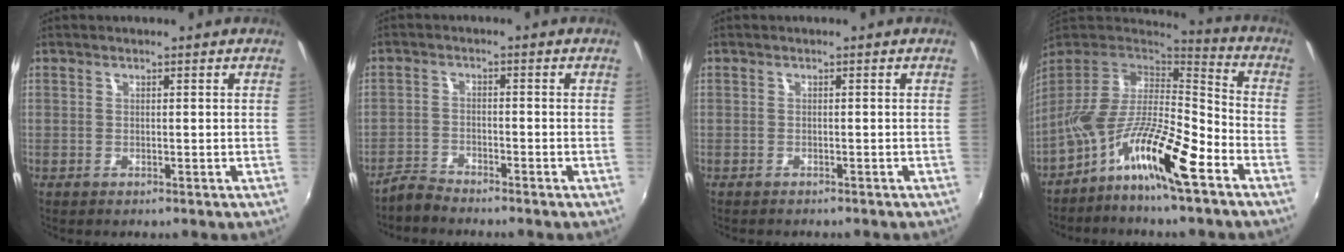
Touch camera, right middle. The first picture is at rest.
{"total": 3.5, "force": [-3.4, 0.5, 0.5], "torque": [-0.018, -0.003, -0.070]}
{"total": 1.5, "force": [-1.4, 0.3, 0.5], "torque": [-0.013, -0.009, -0.021]}
{"total": 14.9, "force": [-8.3, 3.4, 11.9], "torque": [-0.217, -0.013, -0.161]}